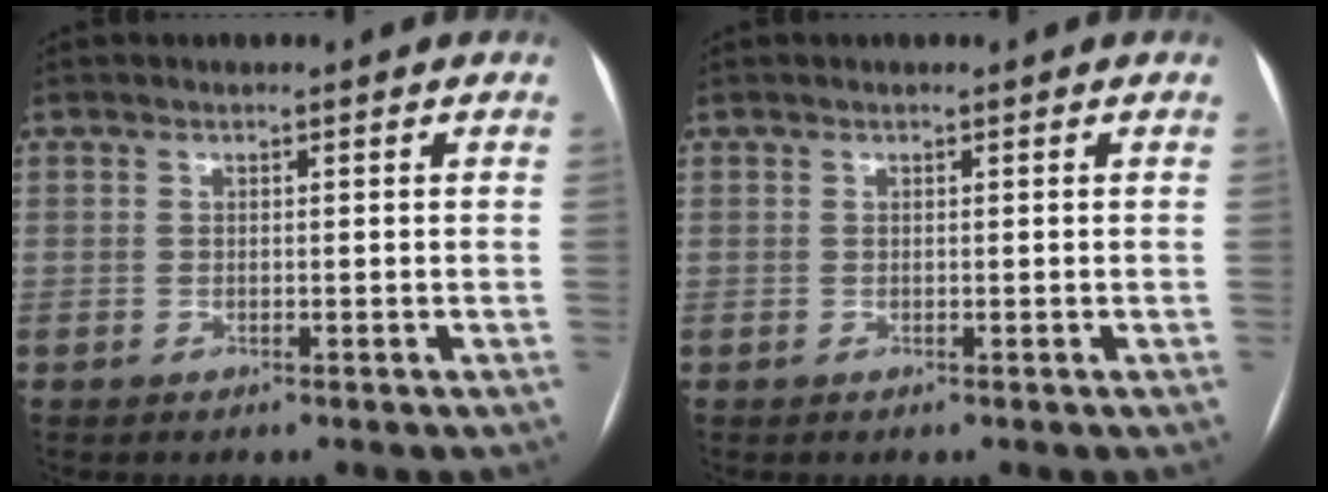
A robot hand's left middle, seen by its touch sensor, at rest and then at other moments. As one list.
[{"total": 0.0}]